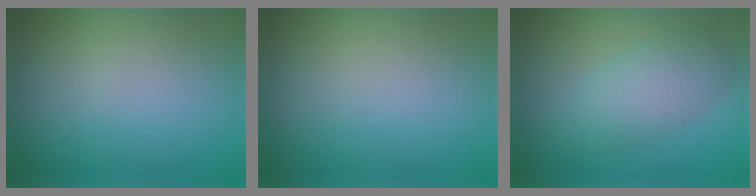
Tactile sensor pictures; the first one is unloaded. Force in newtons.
{"total": 0.0}
{"total": 4.0, "press": 4.0, "slide": 0.3}